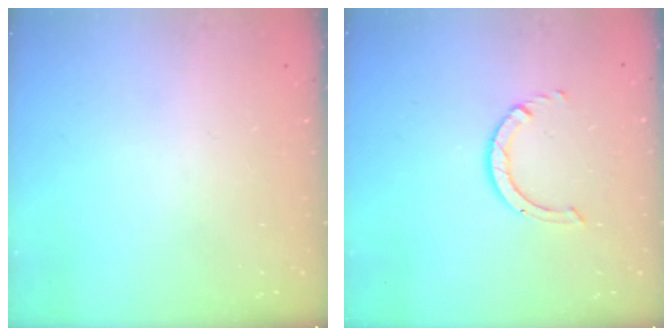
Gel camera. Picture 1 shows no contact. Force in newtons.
{"total": 3.5, "press": 3.5, "slide": 0.6}